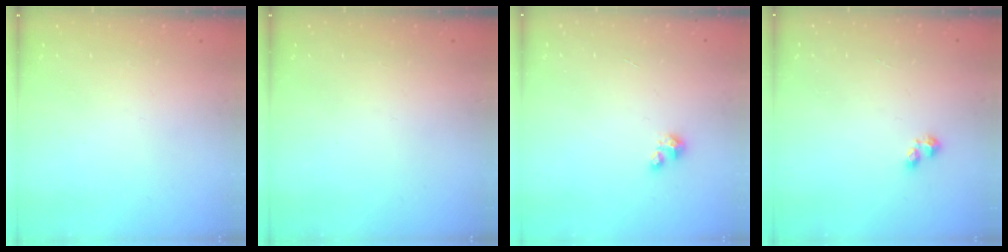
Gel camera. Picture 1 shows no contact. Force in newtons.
{"total": 0.0}
{"total": 2.6, "press": 2.6, "slide": 0.2}
{"total": 1.9, "press": 1.9, "slide": 0.2}